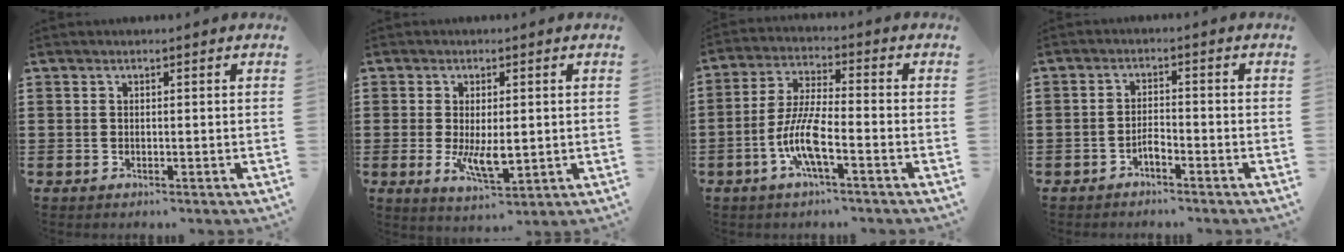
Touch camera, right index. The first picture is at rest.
{"total": 5.8, "force": [-0.4, 2.6, 5.2], "torque": [-0.104, -0.005, -0.011]}
{"total": 8.2, "force": [-3.4, 1.7, 7.3], "torque": [-0.167, -0.013, -0.071]}
{"total": 2.0, "force": [-1.5, 0.6, 1.2], "torque": [-0.026, 0.005, -0.030]}